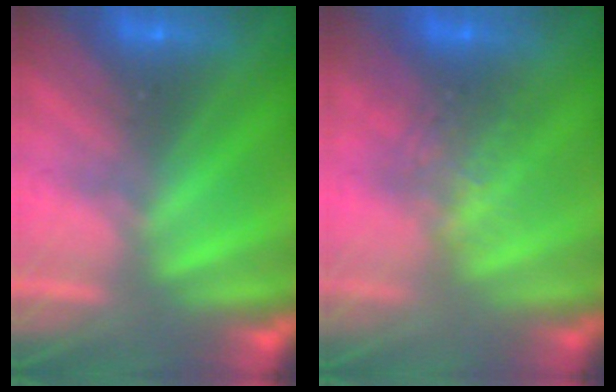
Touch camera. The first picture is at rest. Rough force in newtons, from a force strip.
{"total": 2.8}